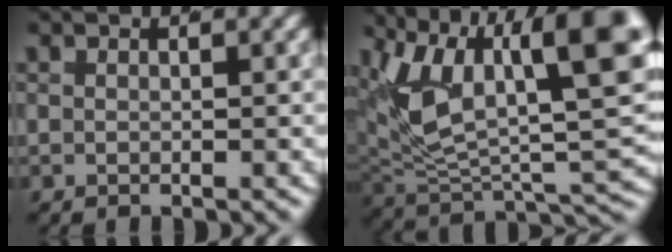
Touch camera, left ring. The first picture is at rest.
{"total": 13.4, "force": [0.9, 7.1, 11.3], "torque": [-0.176, -0.015, 0.012]}